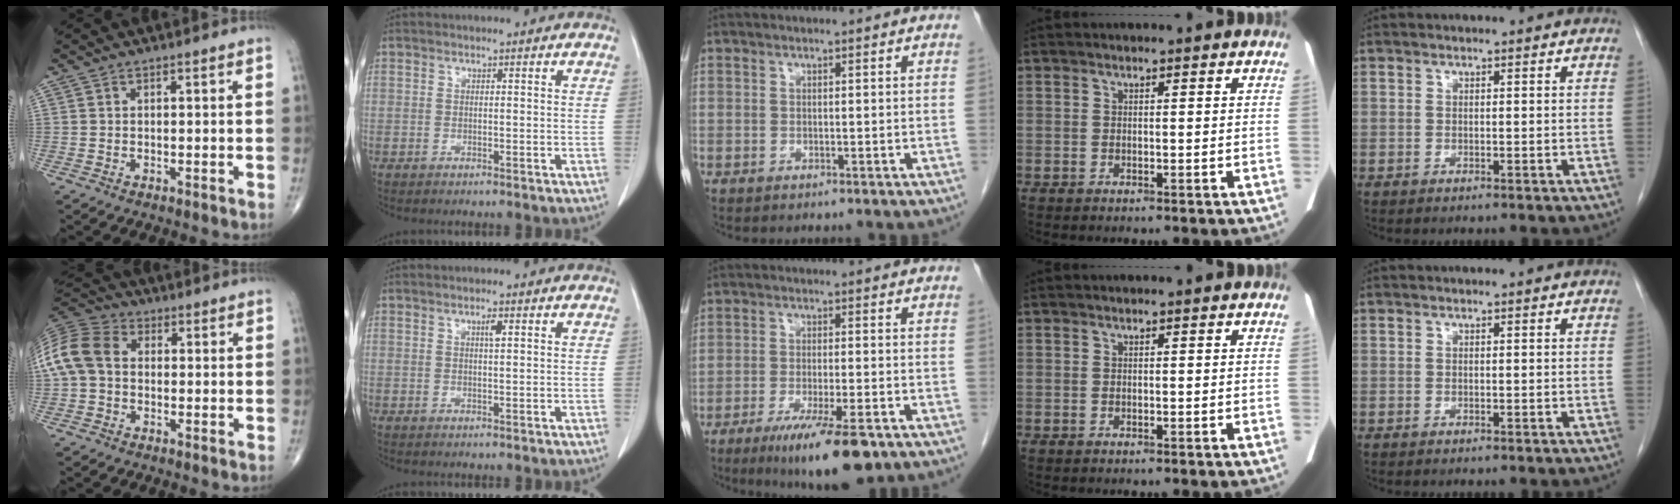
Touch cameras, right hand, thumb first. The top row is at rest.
{"thumb": {"total": 11.3, "force": [0.2, 8.5, 7.4], "torque": [-0.156, 0.033, -0.005]}, "index": {"total": 1.7, "force": [0.8, 0.3, 1.5], "torque": [-0.028, -0.002, 0.013]}, "middle": {"total": 11.2, "force": [-7.1, 1.6, 8.5], "torque": [-0.133, -0.024, -0.107]}}